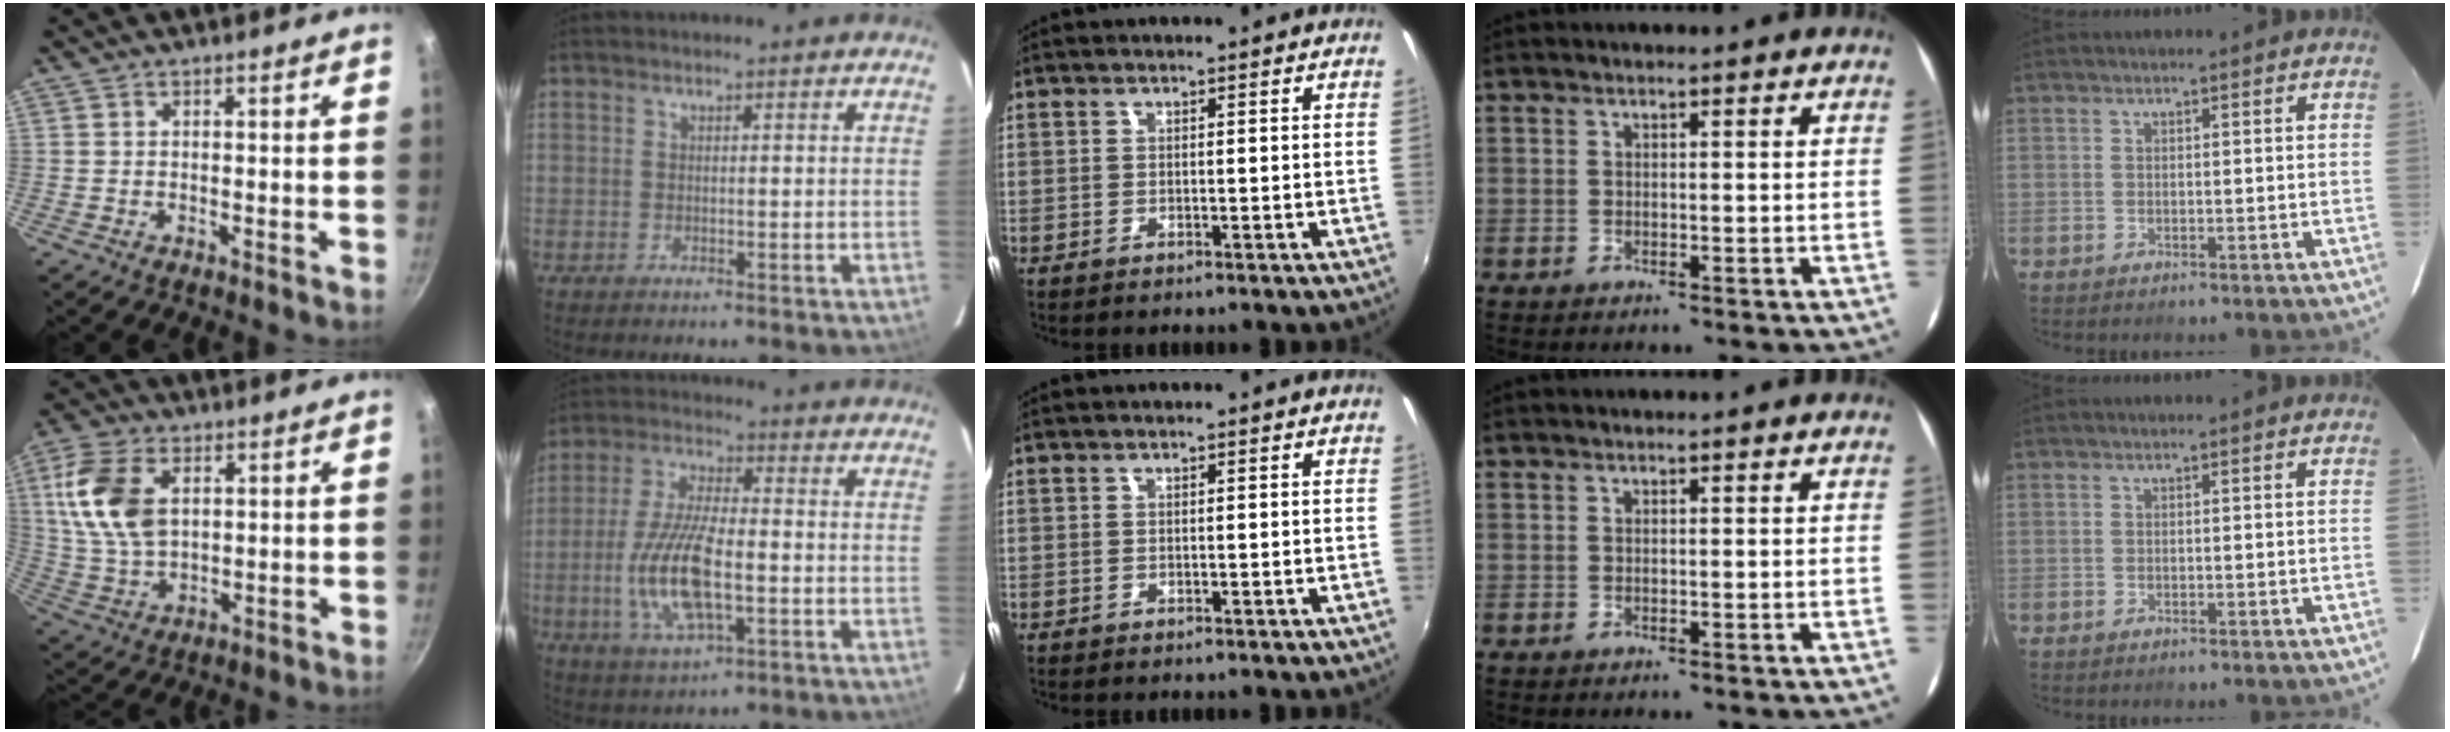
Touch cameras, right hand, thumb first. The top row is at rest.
{"thumb": {"total": 13.3, "force": [3.6, 8.2, 9.9], "torque": [-0.185, -0.008, 0.075]}, "index": {"total": 13.8, "force": [-3.1, 5.1, 12.5], "torque": [-0.262, -0.005, -0.056]}}